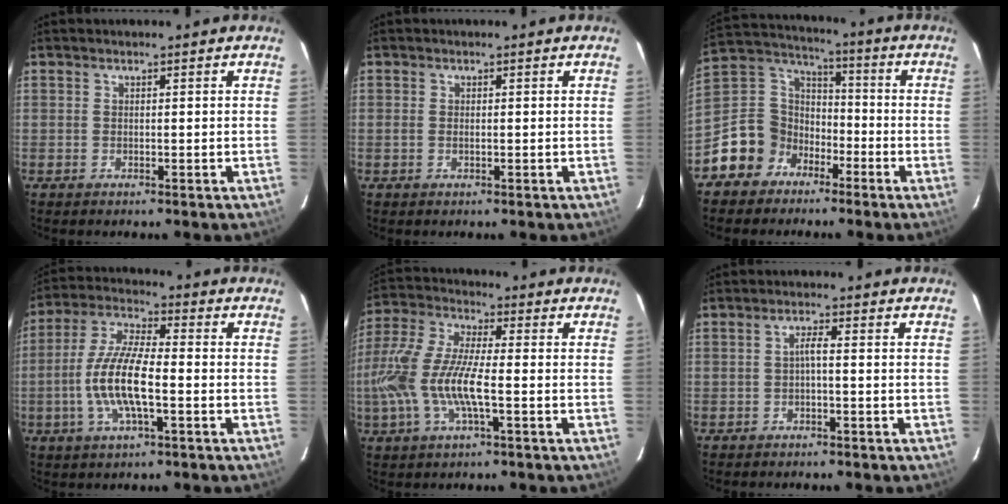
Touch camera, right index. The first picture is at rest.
{"total": 0.9, "force": [-0.1, 0.5, 0.8], "torque": [-0.015, -0.001, -0.003]}
{"total": 11.5, "force": [-6.8, 9.1, 2.2], "torque": [-0.066, 0.048, -0.126]}
{"total": 12.3, "force": [-2.9, 3.3, 11.5], "torque": [-0.240, -0.001, -0.059]}
{"total": 15.2, "force": [-3.1, 3.9, 14.4], "torque": [-0.301, -0.004, -0.064]}
{"total": 1.7, "force": [-0.6, 0.1, 1.5], "torque": [-0.031, 0.006, -0.010]}